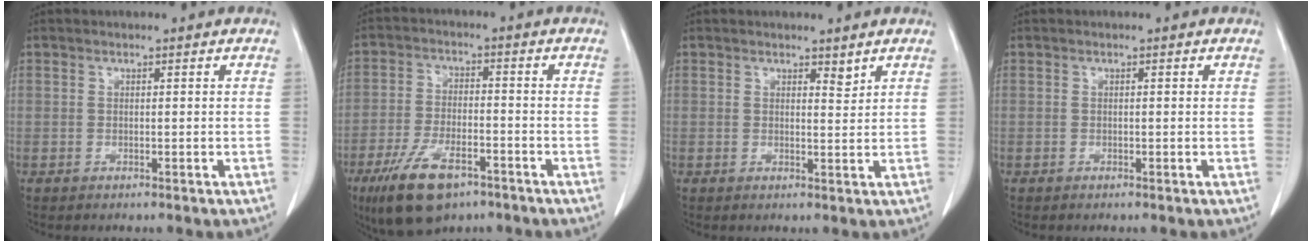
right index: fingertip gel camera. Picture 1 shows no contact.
{"total": 11.0, "force": [-6.8, 4.2, 7.5], "torque": [-0.152, -0.012, -0.117]}
{"total": 1.5, "force": [1.2, 0.4, 0.7], "torque": [-0.011, -0.009, 0.019]}
{"total": 0.0}